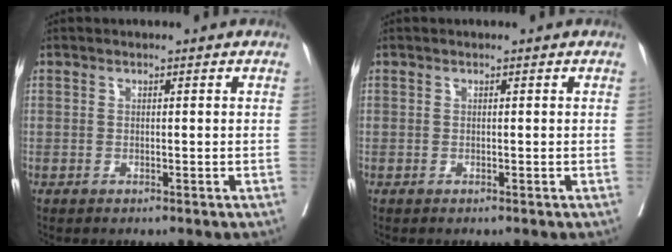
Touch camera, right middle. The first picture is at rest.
{"total": 0.0}